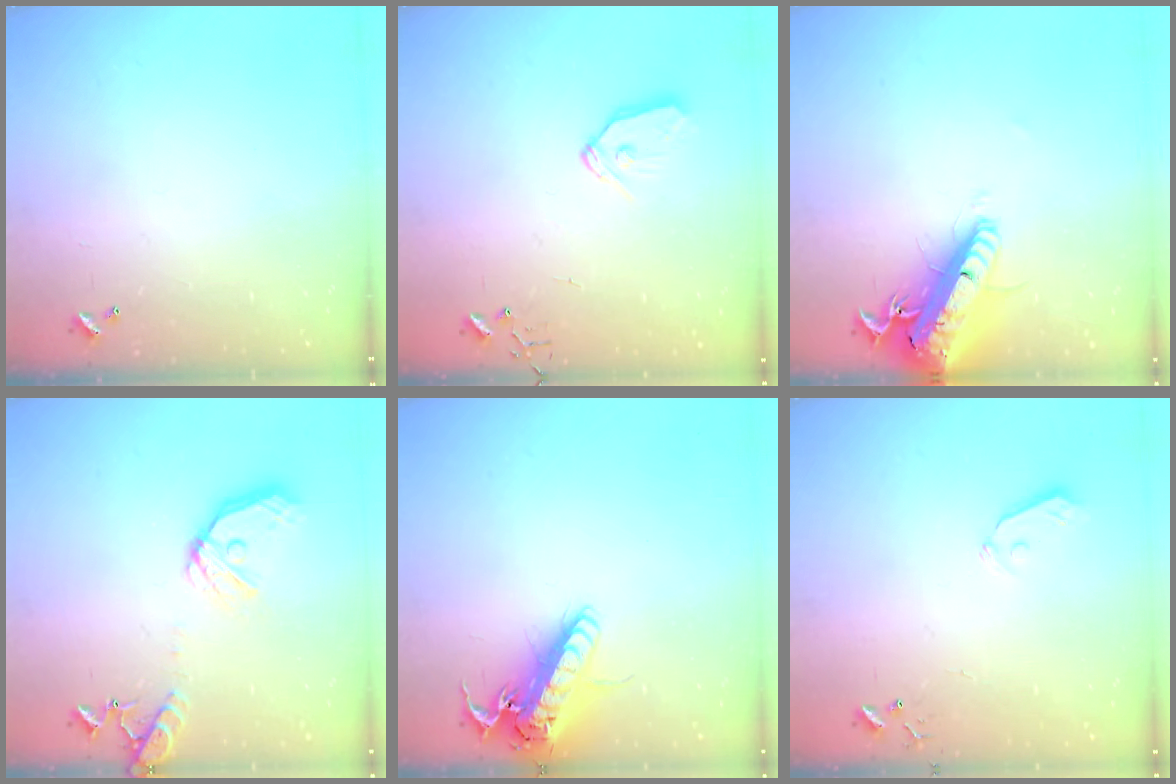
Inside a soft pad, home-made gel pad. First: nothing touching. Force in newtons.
{"total": 8.9, "press": 8.8, "slide": 0.6}
{"total": 23.1, "press": 22.6, "slide": 5.0}
{"total": 16.6, "press": 16.4, "slide": 2.7}
{"total": 17.4, "press": 17.1, "slide": 3.3}
{"total": 5.5, "press": 5.4, "slide": 0.6}